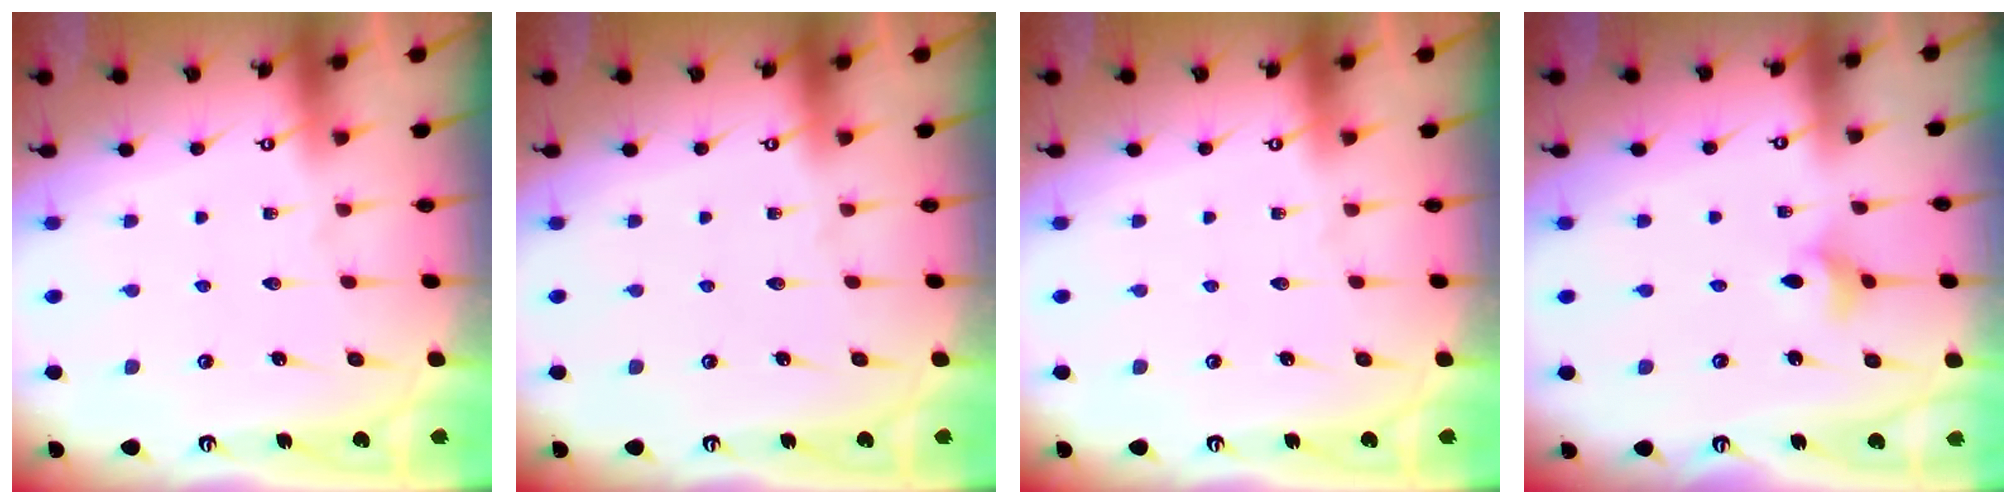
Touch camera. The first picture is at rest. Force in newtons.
{"total": 0.0}
{"total": 0.0}
{"total": 3.6, "press": 3.5, "slide": 0.6}